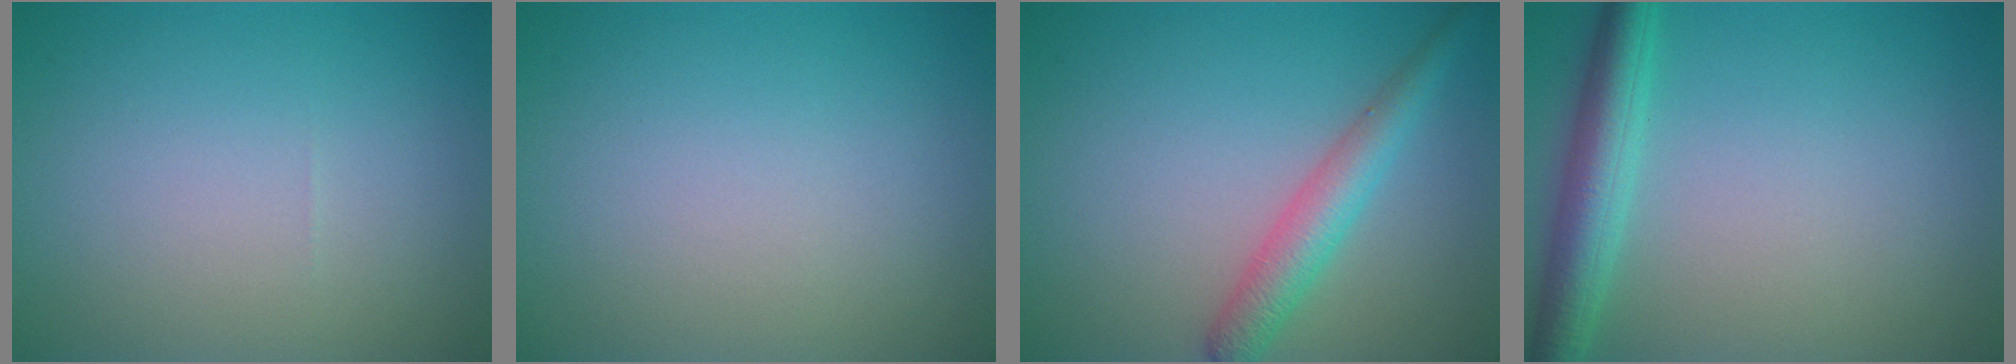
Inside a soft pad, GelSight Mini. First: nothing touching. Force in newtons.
{"total": 0.0}
{"total": 3.5, "press": 3.5, "slide": 0.1}
{"total": 4.2, "press": 4.2, "slide": 0.2}